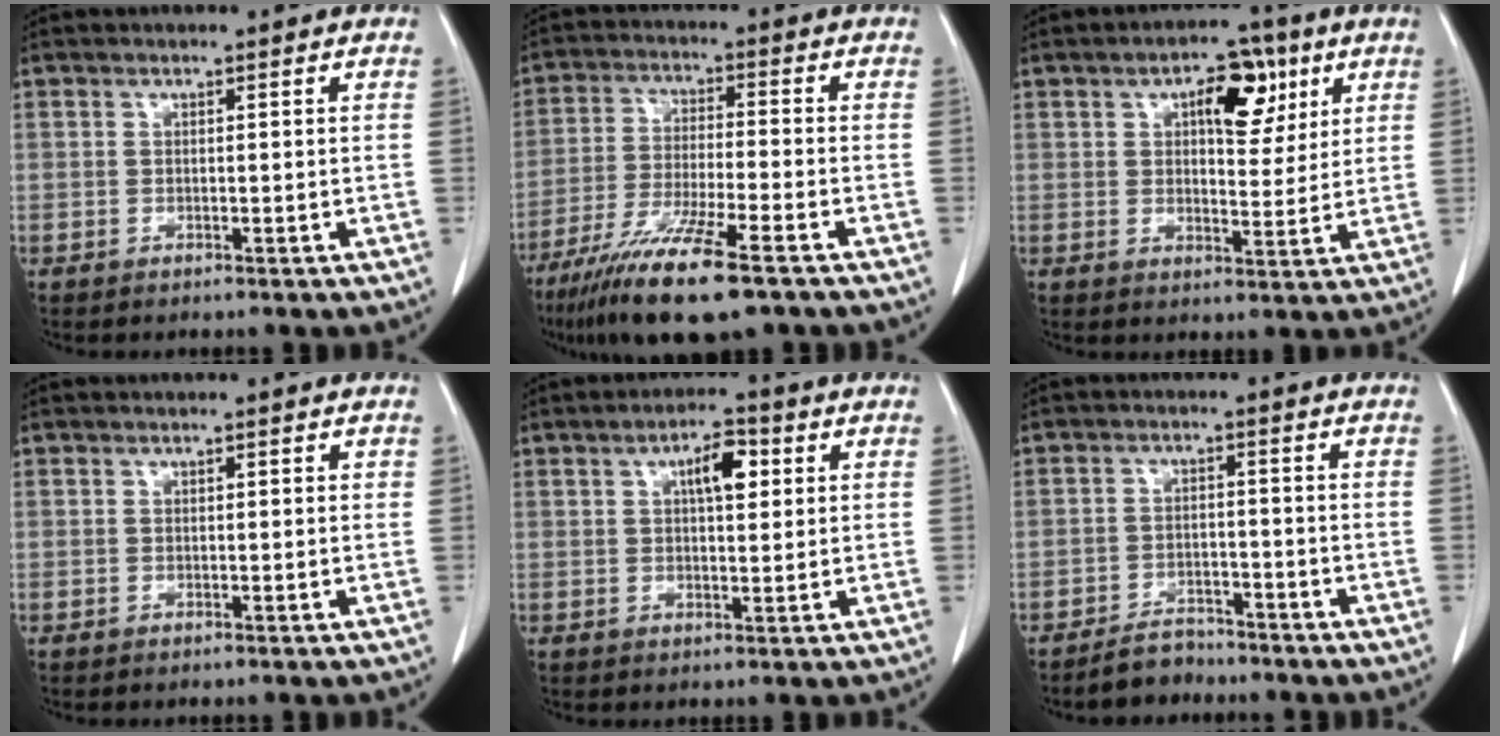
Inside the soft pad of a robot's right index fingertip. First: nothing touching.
{"total": 14.2, "force": [-9.4, 1.3, 10.6], "torque": [-0.206, -0.042, -0.164]}
{"total": 8.4, "force": [3.8, 3.9, 6.4], "torque": [-0.088, 0.014, 0.055]}
{"total": 0.9, "force": [0.3, 0.4, 0.7], "torque": [-0.010, 0.002, 0.003]}
{"total": 5.4, "force": [1.8, 1.9, 4.7], "torque": [-0.078, 0.010, 0.029]}
{"total": 3.8, "force": [-3.5, 1.6, 0.3], "torque": [-0.010, 0.002, -0.058]}